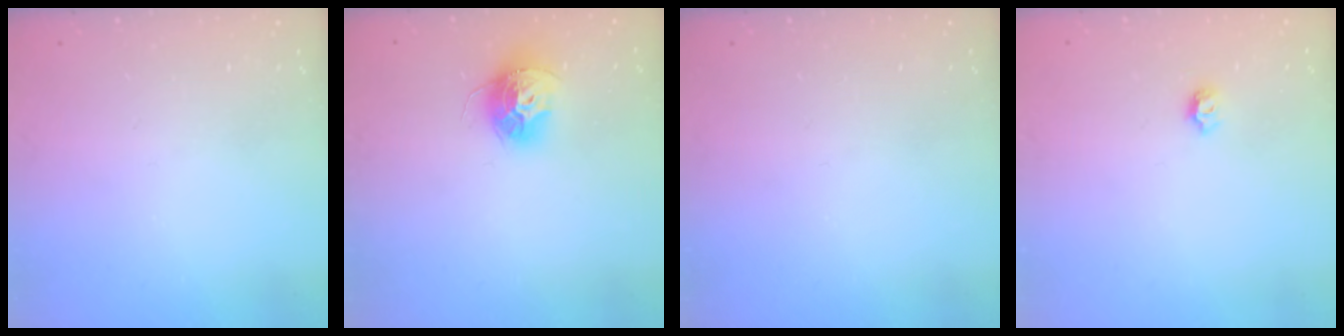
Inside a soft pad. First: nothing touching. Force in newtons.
{"total": 12.2, "press": 12.1, "slide": 1.1}
{"total": 0.0}
{"total": 5.5, "press": 5.5, "slide": 0.5}